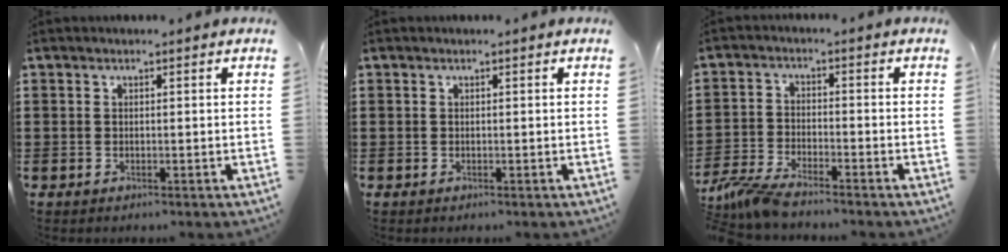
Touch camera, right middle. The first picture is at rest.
{"total": 0.0}
{"total": 4.8, "force": [-4.5, 0.1, 1.9], "torque": [-0.061, -0.017, -0.093]}